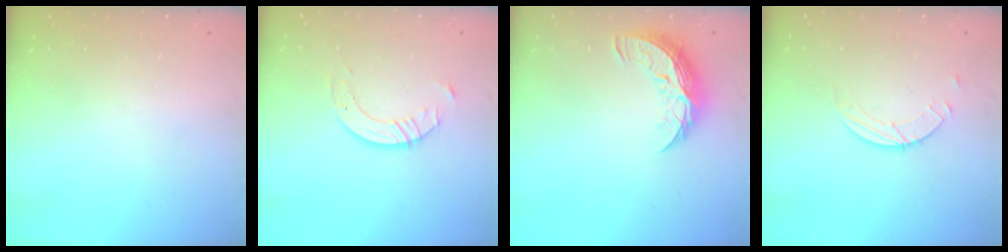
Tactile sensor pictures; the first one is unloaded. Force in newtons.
{"total": 5.3, "press": 5.3, "slide": 0.6}
{"total": 9.7, "press": 9.7, "slide": 0.6}
{"total": 2.5, "press": 2.4, "slide": 0.2}